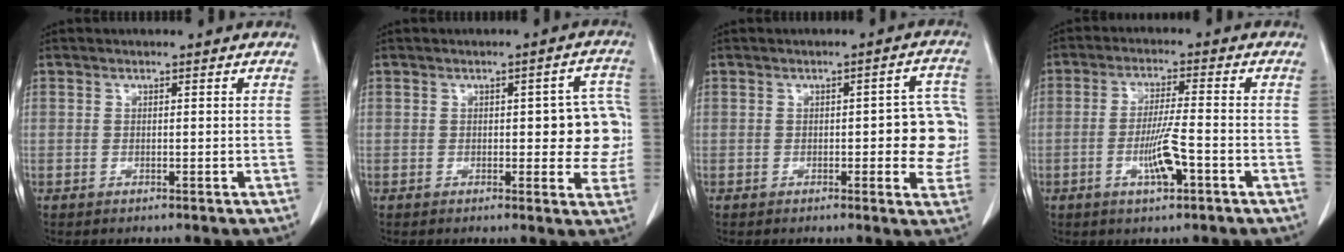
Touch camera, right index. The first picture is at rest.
{"total": 7.5, "force": [0.1, 3.1, 6.8], "torque": [-0.058, 0.020, 0.002]}
{"total": 7.3, "force": [-0.4, 2.7, 6.8], "torque": [-0.058, 0.015, -0.007]}
{"total": 6.4, "force": [-2.4, 0.4, 5.9], "torque": [-0.112, -0.005, -0.042]}